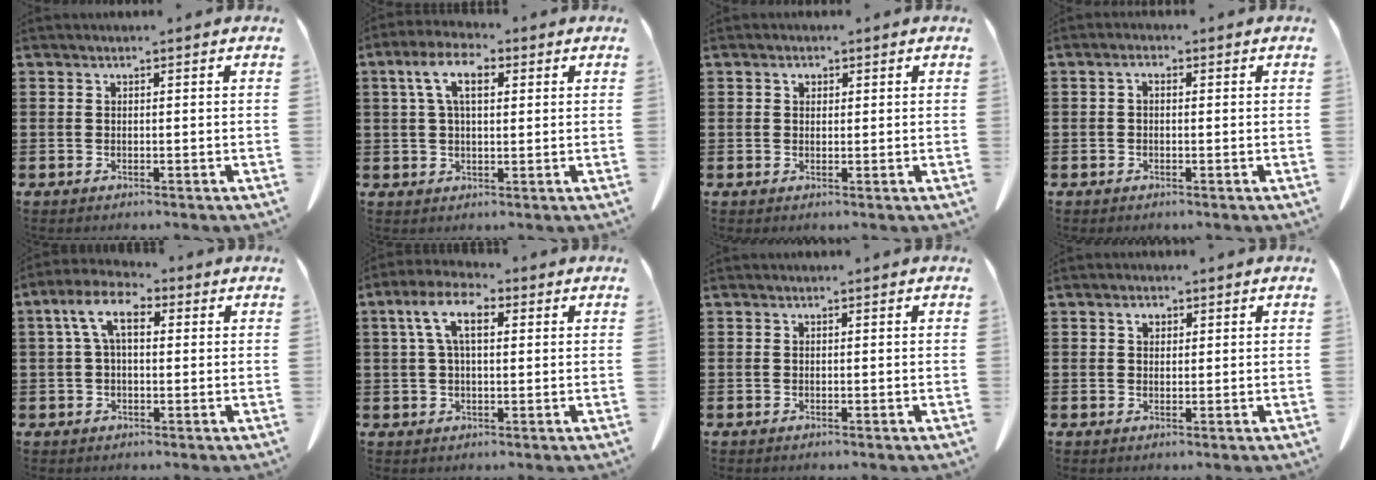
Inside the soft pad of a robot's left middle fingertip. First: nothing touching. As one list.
[{"total": 6.8, "force": [2.6, 3.2, 5.4], "torque": [-0.118, 0.013, 0.045]}, {"total": 1.2, "force": [0.6, 0.8, 0.6], "torque": [-0.008, 0.001, 0.009]}, {"total": 1.6, "force": [-0.5, 0.9, 1.2], "torque": [-0.033, -0.002, -0.012]}, {"total": 7.1, "force": [2.0, 3.6, 5.7], "torque": [-0.126, 0.011, 0.033]}, {"total": 7.1, "force": [2.4, 3.2, 5.9], "torque": [-0.123, 0.013, 0.042]}, {"total": 0.0}, {"total": 1.8, "force": [1.0, 1.1, 1.1], "torque": [-0.018, 0.000, 0.017]}]